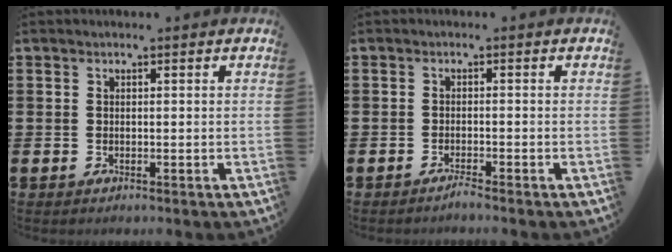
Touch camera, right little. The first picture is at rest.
{"total": 0.9, "force": [-0.9, -0.1, 0.3], "torque": [-0.006, -0.003, -0.017]}